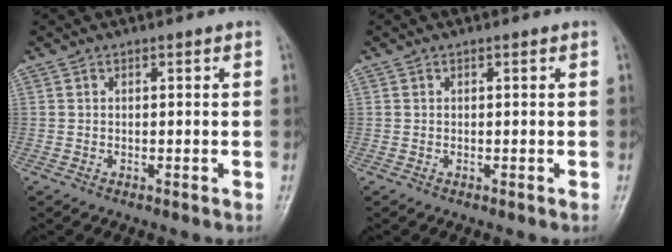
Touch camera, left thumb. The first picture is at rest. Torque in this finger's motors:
{"motor_torque": [-0.20, -0.05, -0.07, 0.08, -0.03]}